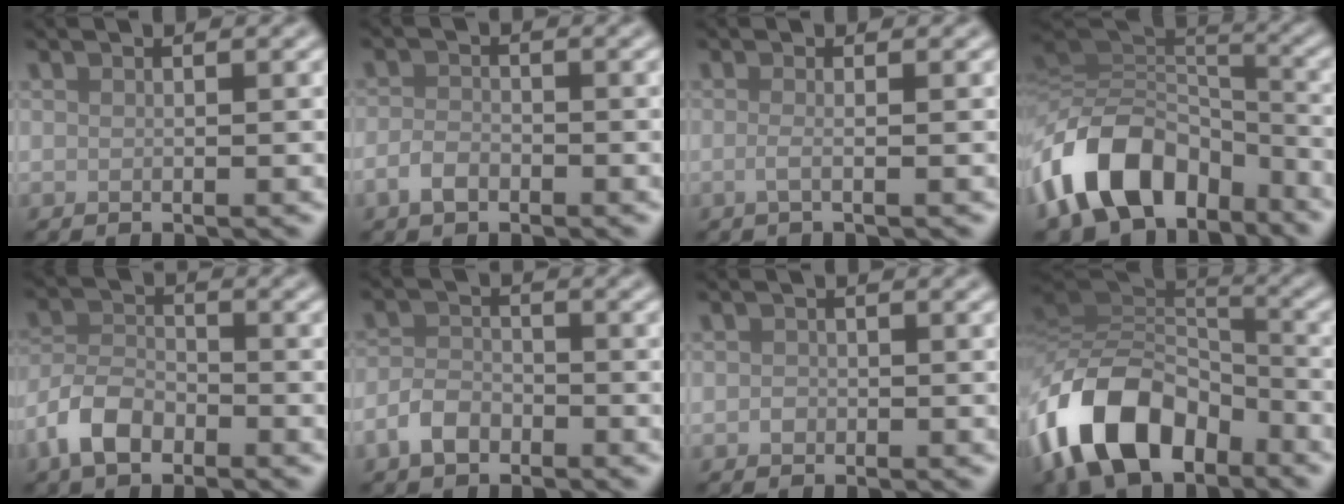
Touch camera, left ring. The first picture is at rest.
{"total": 2.0, "force": [-1.2, 1.2, 1.2], "torque": [-0.021, 0.002, -0.028]}
{"total": 1.5, "force": [-0.2, 0.5, 1.4], "torque": [-0.018, -0.004, -0.009]}
{"total": 12.4, "force": [-6.4, 8.0, 6.9], "torque": [-0.130, 0.009, -0.124]}
{"total": 4.5, "force": [-2.7, 2.4, 2.6], "torque": [-0.048, 0.003, -0.064]}
{"total": 2.9, "force": [-1.9, 1.7, 1.4], "torque": [-0.023, 0.005, -0.045]}
{"total": 0.7, "force": [-0.3, 0.6, 0.2], "torque": [0.000, -0.001, -0.008]}
{"total": 12.4, "force": [-6.4, 7.4, 7.6], "torque": [-0.143, 0.005, -0.132]}